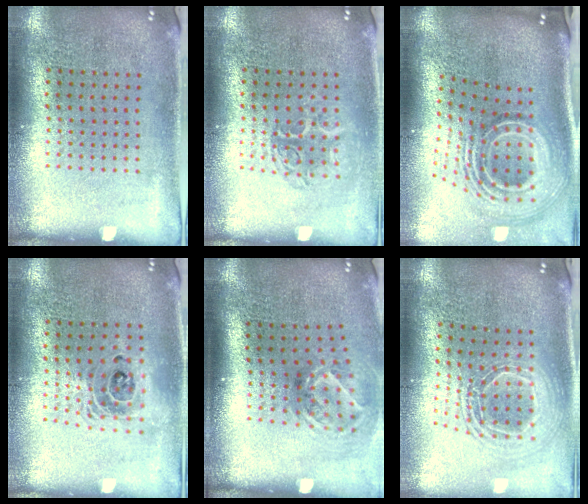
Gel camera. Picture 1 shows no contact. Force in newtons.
{"total": 1.4, "press": 1.1, "slide": 0.8}
{"total": 3.0, "press": 1.8, "slide": 2.4}
{"total": 1.6, "press": 1.3, "slide": 0.9}
{"total": 1.9, "press": 1.3, "slide": 1.5}
{"total": 2.0, "press": 1.6, "slide": 1.3}